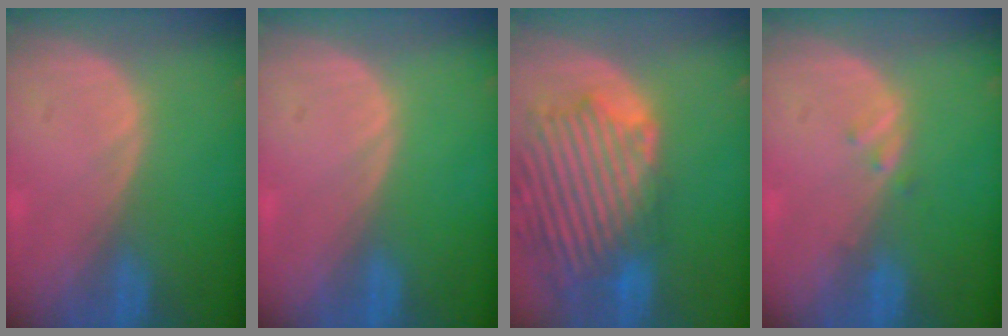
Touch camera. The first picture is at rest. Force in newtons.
{"total": 0.0}
{"total": 14.1, "press": 12.0, "slide": 7.4}
{"total": 1.1, "press": 1.1, "slide": 0.1}